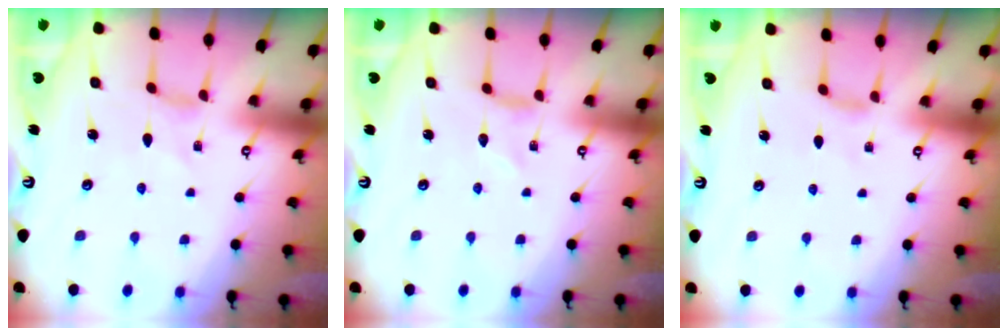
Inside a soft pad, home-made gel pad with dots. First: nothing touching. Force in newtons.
{"total": 0.0}
{"total": 1.3, "press": 1.2, "slide": 0.3}